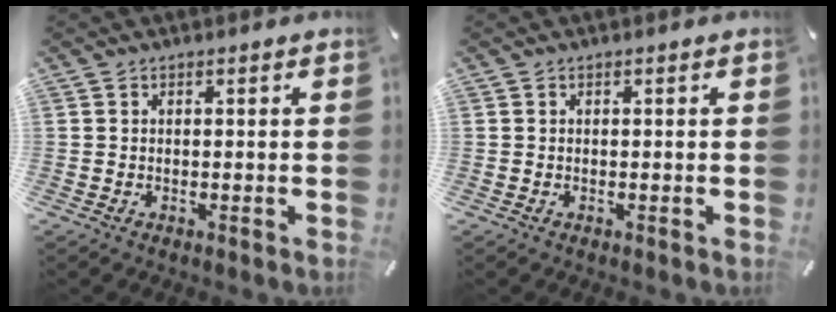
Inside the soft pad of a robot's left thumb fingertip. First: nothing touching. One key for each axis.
{"total": 0.0}